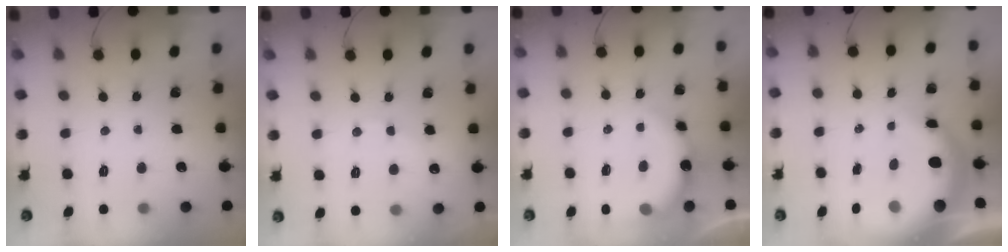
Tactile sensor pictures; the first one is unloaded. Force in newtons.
{"total": 6.6, "press": 6.5, "slide": 1.1}
{"total": 8.1, "press": 8.0, "slide": 1.4}
{"total": 9.4, "press": 9.2, "slide": 2.1}